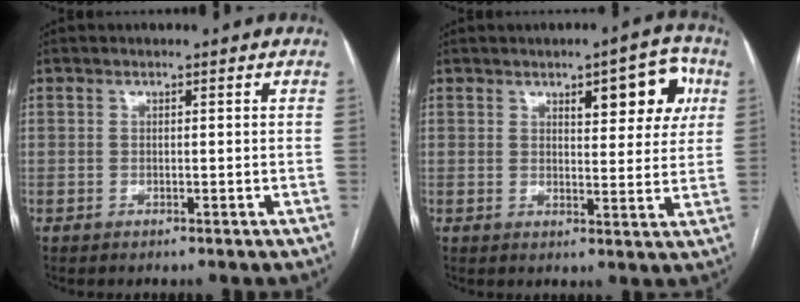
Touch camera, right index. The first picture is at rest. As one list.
[{"total": 8.5, "force": [3.6, 2.8, 7.1], "torque": [-0.082, 0.014, 0.046]}]